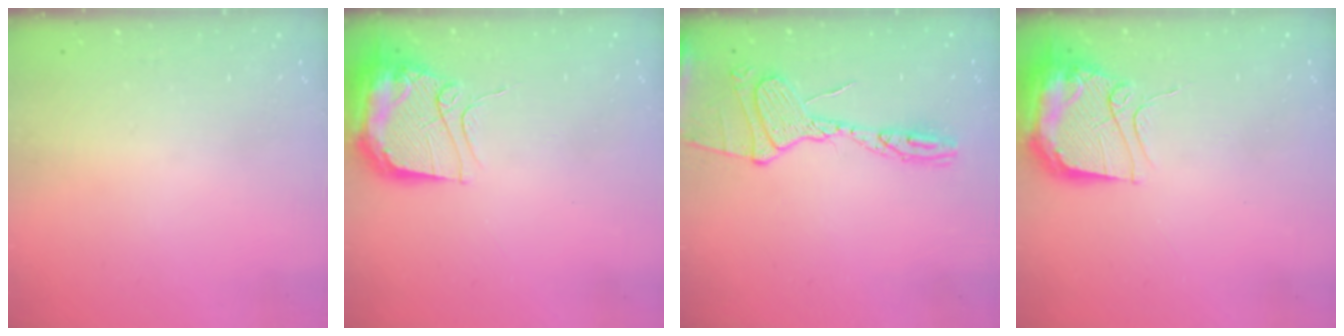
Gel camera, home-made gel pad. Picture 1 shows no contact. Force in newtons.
{"total": 12.2, "press": 12.1, "slide": 1.2}
{"total": 14.4, "press": 14.3, "slide": 1.2}
{"total": 12.2, "press": 12.1, "slide": 1.2}